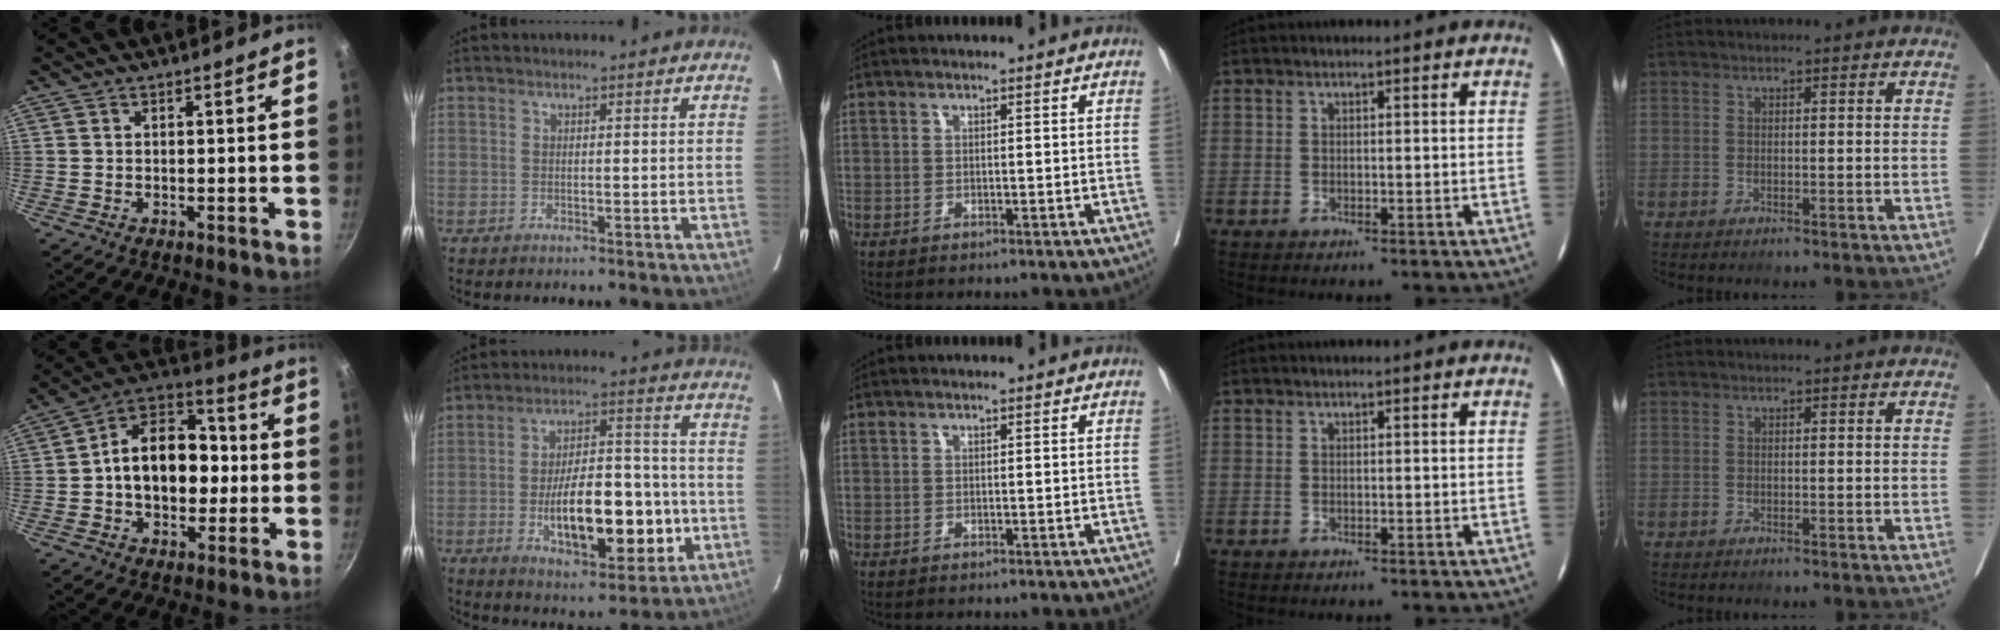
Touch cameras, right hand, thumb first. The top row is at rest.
{"thumb": {"total": 17.1, "force": [-0.3, 11.4, 12.8], "torque": [-0.160, 0.036, -0.012]}, "index": {"total": 16.1, "force": [-3.8, 6.1, 14.4], "torque": [-0.230, 0.013, -0.053]}}